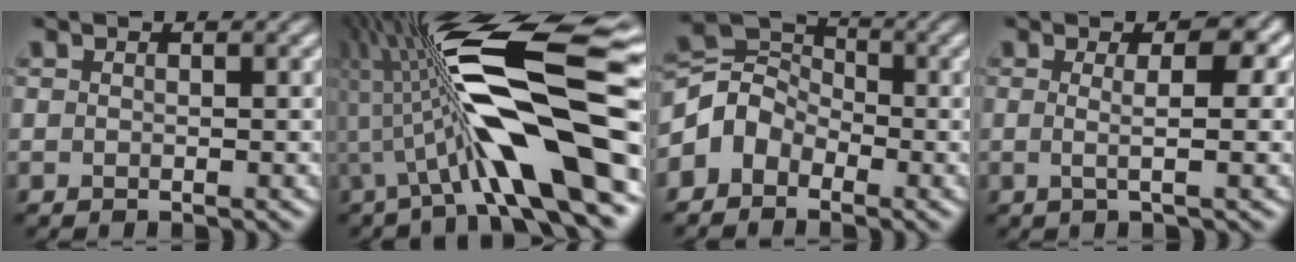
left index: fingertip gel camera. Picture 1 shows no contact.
{"total": 13.7, "force": [-0.7, 3.1, 13.4], "torque": [-0.223, 0.024, -0.018]}
{"total": 3.9, "force": [-2.0, 3.0, 1.5], "torque": [-0.025, 0.009, -0.053]}
{"total": 3.7, "force": [0.4, 1.1, 3.5], "torque": [-0.044, 0.007, 0.000]}